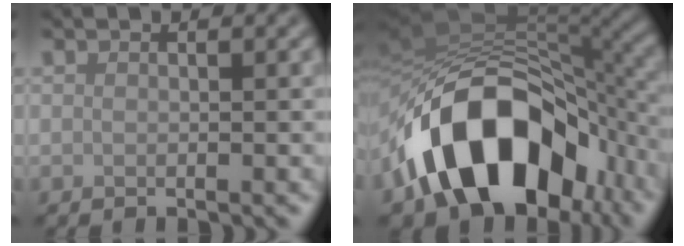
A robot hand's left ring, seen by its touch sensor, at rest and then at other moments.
{"total": 14.6, "force": [-6.8, 8.8, 9.4], "torque": [-0.142, 0.011, -0.119]}